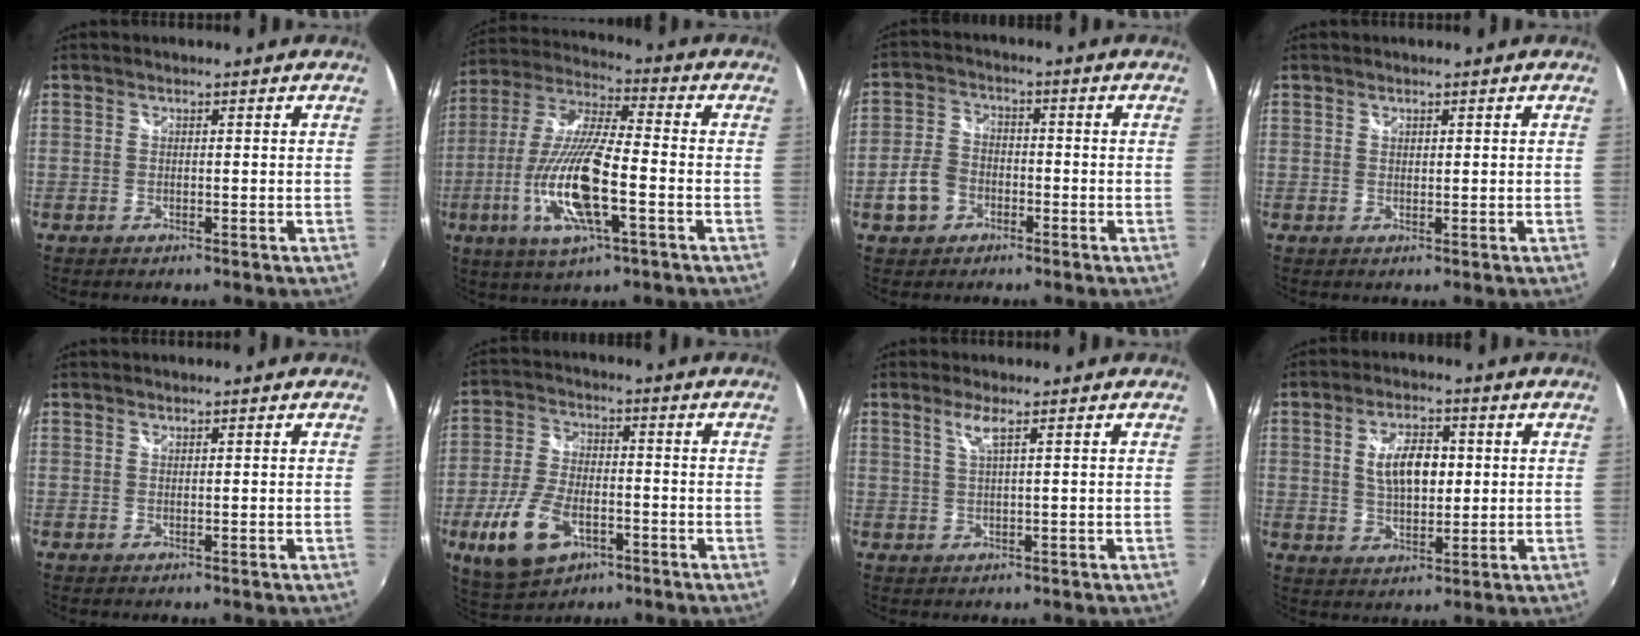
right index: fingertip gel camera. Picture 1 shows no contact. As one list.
[{"total": 17.3, "force": [-5.4, 4.2, 15.9], "torque": [-0.331, -0.016, -0.104]}, {"total": 6.5, "force": [-2.8, 5.0, 3.0], "torque": [-0.075, 0.017, -0.045]}, {"total": 0.6, "force": [0.5, 0.4, 0.2], "torque": [-0.002, 0.001, 0.008]}, {"total": 0.0}, {"total": 12.5, "force": [-5.2, 6.9, 9.0], "torque": [-0.201, -0.009, -0.088]}, {"total": 2.5, "force": [1.2, -0.4, 2.1], "torque": [-0.042, -0.003, 0.025]}, {"total": 8.4, "force": [1.4, 4.3, 7.0], "torque": [-0.125, 0.007, 0.027]}]